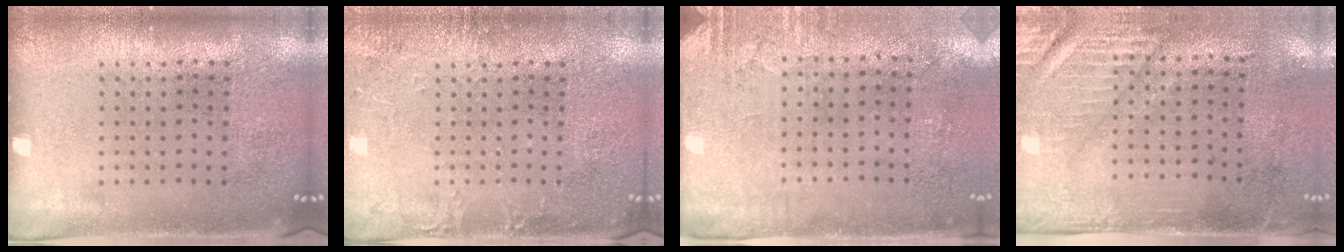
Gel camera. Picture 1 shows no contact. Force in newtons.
{"total": 2.2, "press": 2.2, "slide": 0.3}
{"total": 2.8, "press": 2.4, "slide": 1.6}
{"total": 2.9, "press": 2.5, "slide": 1.5}